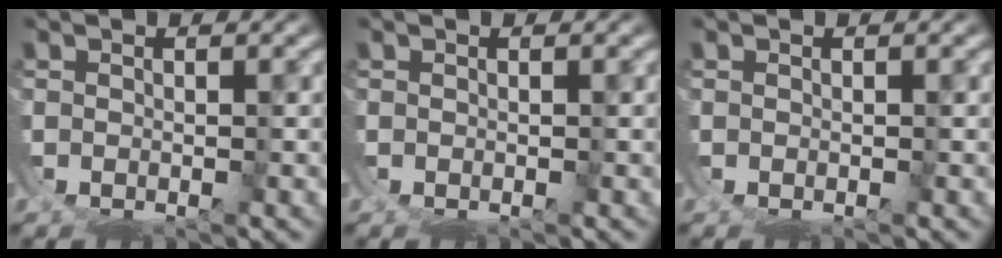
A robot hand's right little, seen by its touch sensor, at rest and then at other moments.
{"total": 0.0}
{"total": 0.0}